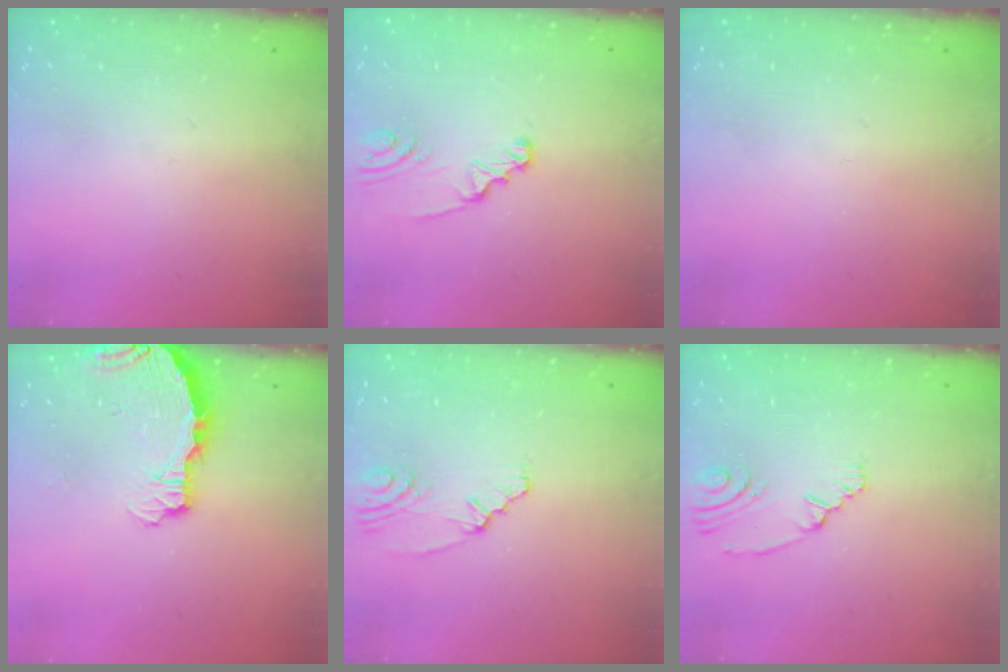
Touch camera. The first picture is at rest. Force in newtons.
{"total": 2.3, "press": 2.3, "slide": 0.2}
{"total": 0.0}
{"total": 4.4, "press": 4.4, "slide": 0.1}
{"total": 2.4, "press": 2.1, "slide": 1.2}
{"total": 2.8, "press": 2.1, "slide": 1.9}